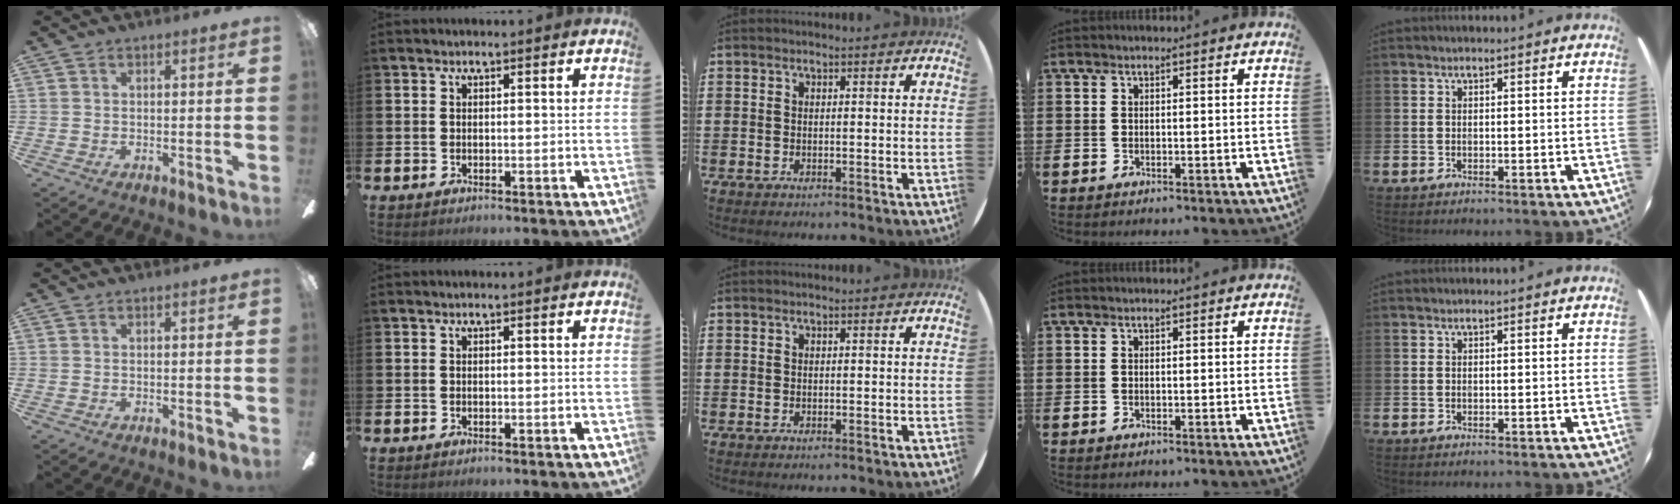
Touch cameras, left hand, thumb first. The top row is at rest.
{}